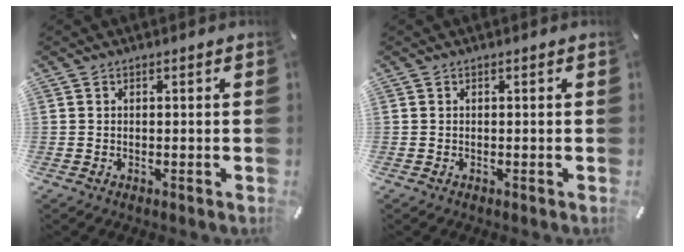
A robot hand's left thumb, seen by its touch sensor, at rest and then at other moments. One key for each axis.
{"total": 0.0}